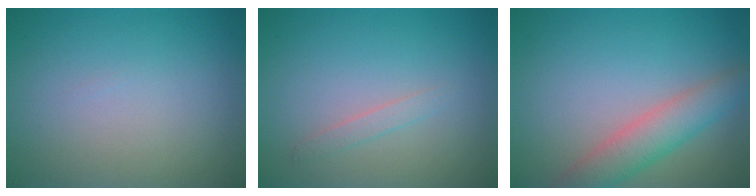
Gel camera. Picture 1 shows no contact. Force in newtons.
{"total": 1.0, "press": 1.0, "slide": 0.1}
{"total": 4.3, "press": 4.3, "slide": 0.2}